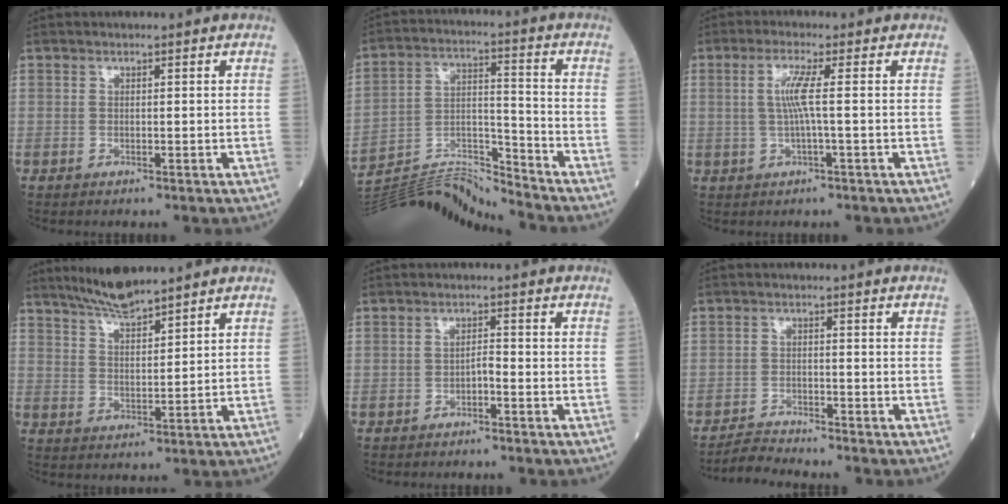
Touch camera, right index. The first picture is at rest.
{"total": 12.9, "force": [-12.6, -2.8, 0.0], "torque": [-0.008, 0.042, -0.227]}
{"total": 4.0, "force": [0.3, -0.5, 4.0], "torque": [-0.085, 0.004, 0.007]}
{"total": 6.5, "force": [5.9, 0.3, 2.8], "torque": [-0.058, 0.000, 0.115]}
{"total": 1.4, "force": [-0.9, 0.3, 1.1], "torque": [-0.017, 0.002, -0.016]}
{"total": 3.0, "force": [-2.8, -0.8, -0.5], "torque": [0.003, -0.019, -0.051]}